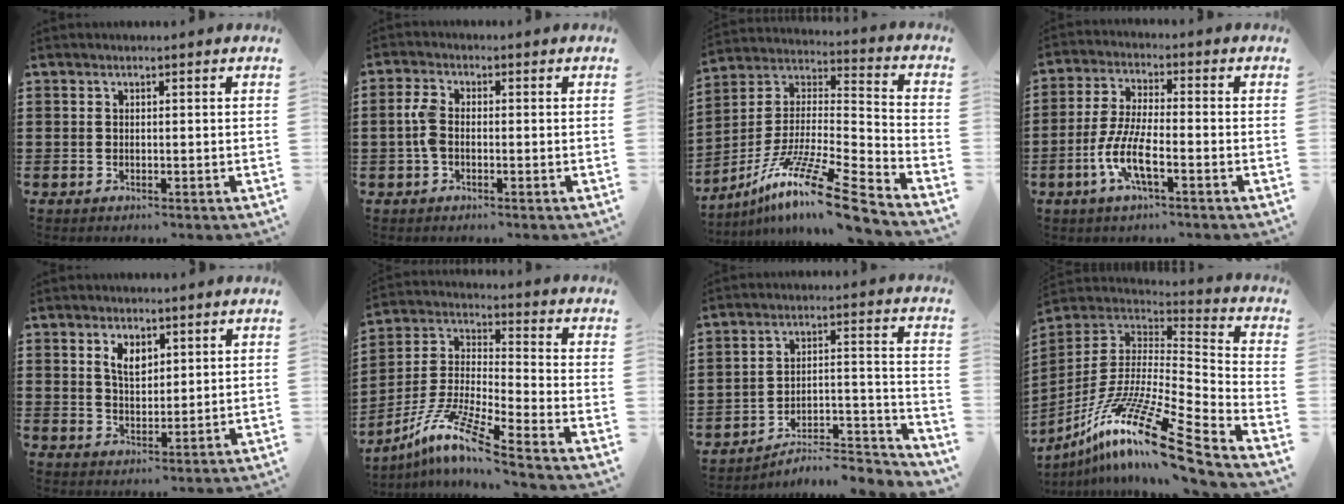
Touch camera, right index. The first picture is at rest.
{"total": 3.5, "force": [-0.5, 1.9, 2.9], "torque": [-0.076, -0.003, -0.016]}
{"total": 14.2, "force": [-10.7, 0.7, 9.3], "torque": [-0.164, 0.019, -0.204]}
{"total": 7.4, "force": [-3.5, 1.7, 6.3], "torque": [-0.152, -0.014, -0.072]}
{"total": 3.7, "force": [2.0, 2.1, 2.3], "torque": [-0.046, 0.005, 0.035]}
{"total": 10.4, "force": [-7.8, 0.1, 6.8], "torque": [-0.160, -0.017, -0.166]}
{"total": 5.8, "force": [-5.3, 1.1, 1.9], "torque": [-0.028, -0.003, -0.108]}
{"total": 17.0, "force": [-10.9, 1.8, 12.9], "torque": [-0.254, 0.014, -0.202]}